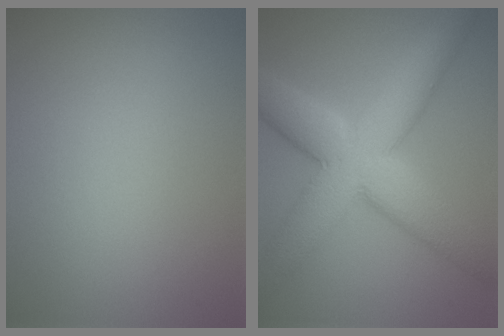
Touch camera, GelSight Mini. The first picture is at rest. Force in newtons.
{"total": 10.0, "press": 10.0, "slide": 0.5}